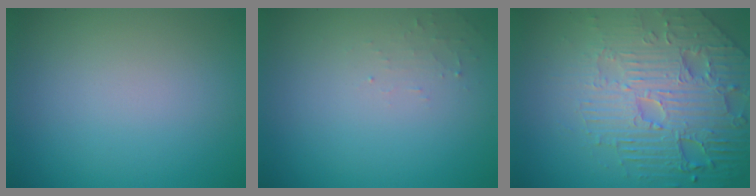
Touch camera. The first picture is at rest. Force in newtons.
{"total": 1.1, "press": 1.1, "slide": 0.2}
{"total": 8.6, "press": 6.2, "slide": 6.0}